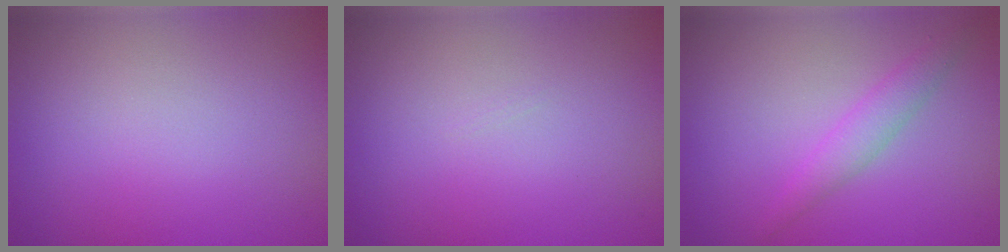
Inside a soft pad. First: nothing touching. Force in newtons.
{"total": 0.0}
{"total": 2.0, "press": 2.0, "slide": 0.0}